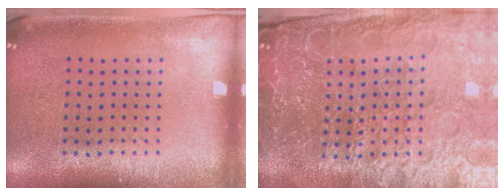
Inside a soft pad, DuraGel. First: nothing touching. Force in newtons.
{"total": 5.7, "press": 5.2, "slide": 2.4}